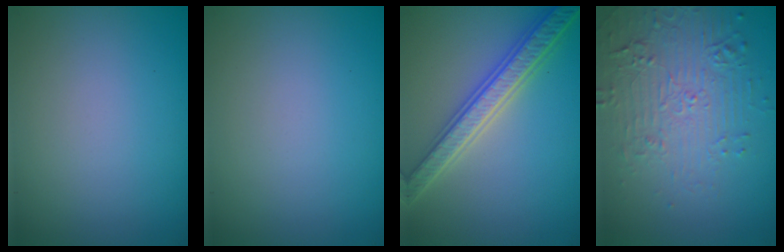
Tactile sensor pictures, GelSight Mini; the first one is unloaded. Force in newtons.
{"total": 0.0}
{"total": 5.5, "press": 5.4, "slide": 1.1}
{"total": 4.9, "press": 3.6, "slide": 3.4}